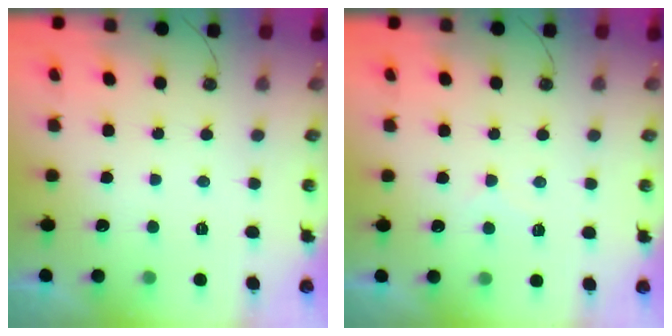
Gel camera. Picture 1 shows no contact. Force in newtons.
{"total": 7.0, "press": 6.9, "slide": 0.5}